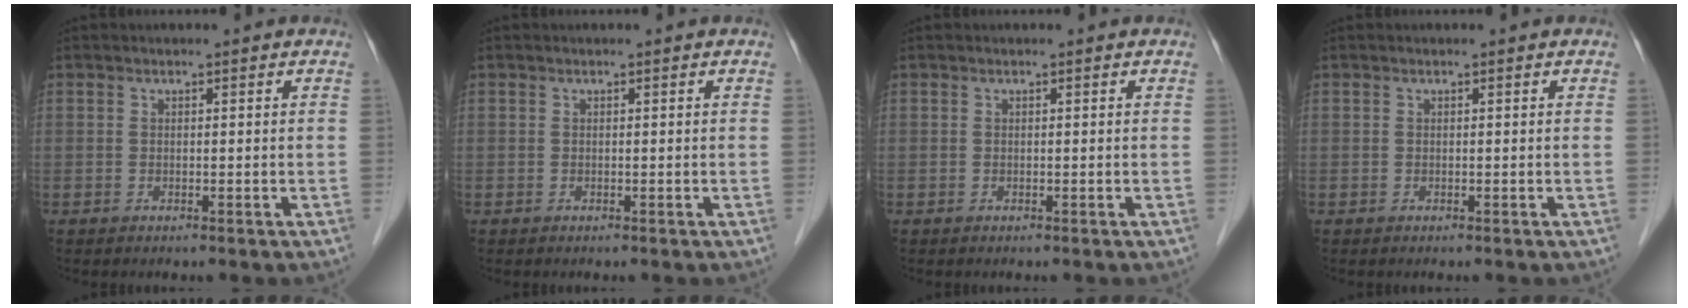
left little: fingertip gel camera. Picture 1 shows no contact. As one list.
[{"total": 0.0}, {"total": 0.0}, {"total": 0.0}]